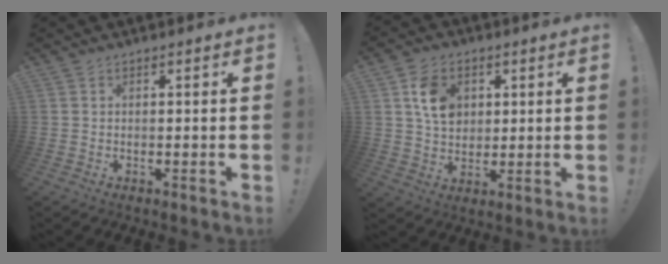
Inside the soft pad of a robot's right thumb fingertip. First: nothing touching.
{"total": 10.5, "force": [3.4, 8.3, 5.6], "torque": [-0.078, 0.001, 0.069]}